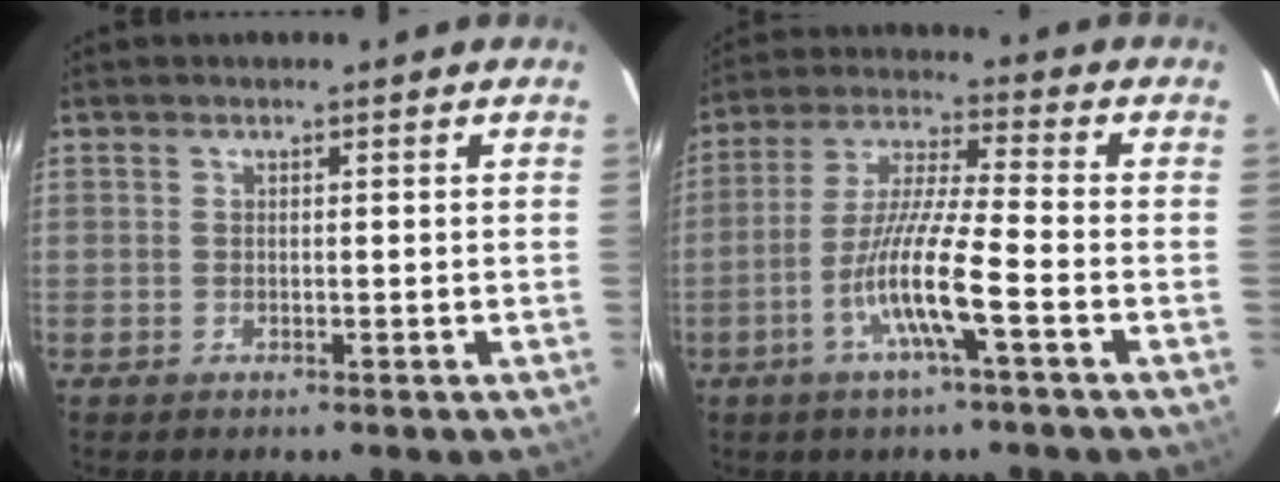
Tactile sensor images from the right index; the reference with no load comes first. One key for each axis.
{"total": 10.8, "fx": -4.1, "fy": -0.1, "fz": 10.0, "tx": -0.198, "ty": -0.003, "tz": -0.082}